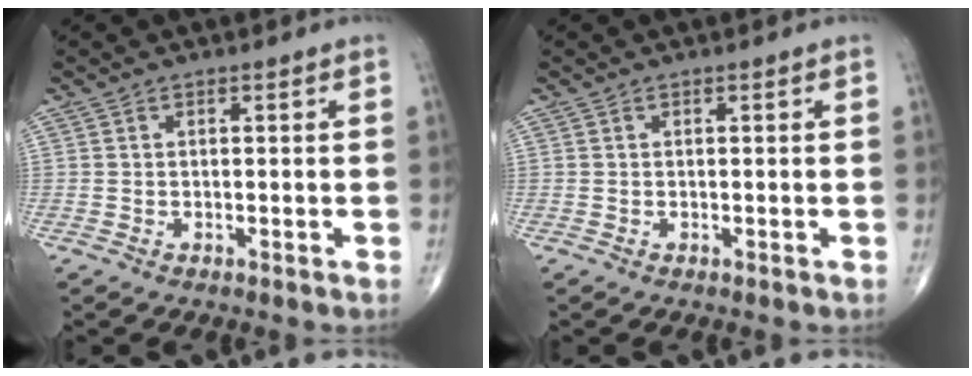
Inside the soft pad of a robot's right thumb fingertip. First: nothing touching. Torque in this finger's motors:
{"motor_torque": [0.00, 0.00, -0.01, -0.01, 0.01]}